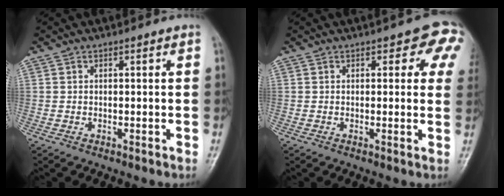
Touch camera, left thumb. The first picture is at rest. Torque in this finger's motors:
{"motor_torque": [0.38, 0.53, 0.10, -0.15, 0.02]}